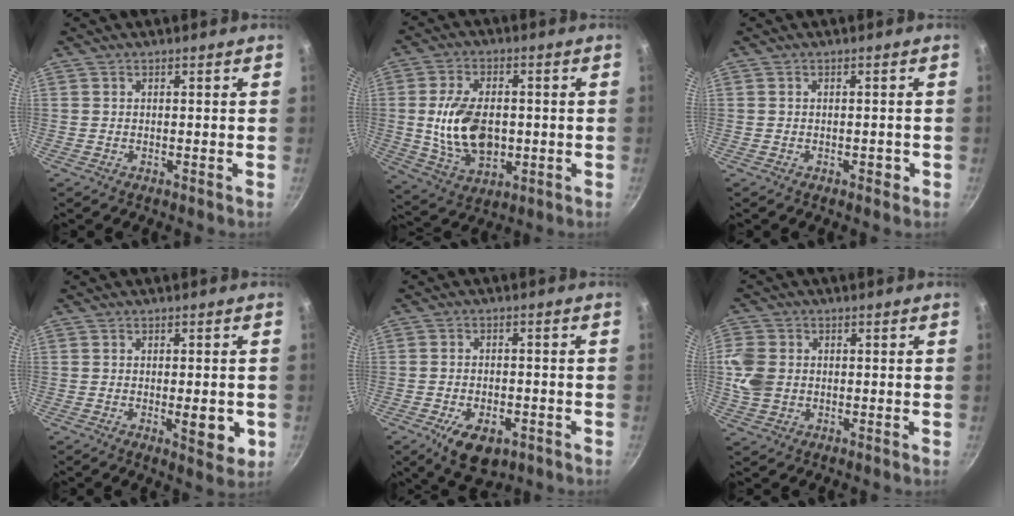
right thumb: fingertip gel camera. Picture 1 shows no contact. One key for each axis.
{"total": 14.0, "fx": -0.4, "fy": 8.8, "fz": 10.9, "tx": -0.181, "ty": 0.001, "tz": 0.000}
{"total": 1.4, "fx": -0.6, "fy": 0.9, "fz": 0.8, "tx": 0.001, "ty": 0.009, "tz": -0.007}
{"total": 6.3, "fx": -1.3, "fy": 2.4, "fz": 5.6, "tx": -0.064, "ty": -0.007, "tz": -0.015}
{"total": 8.9, "fx": -4.2, "fy": 5.0, "fz": 6.1, "tx": -0.085, "ty": 0.013, "tz": -0.059}
{"total": 7.0, "fx": 0.1, "fy": 5.7, "fz": 4.1, "tx": -0.075, "ty": 0.001, "tz": -0.002}